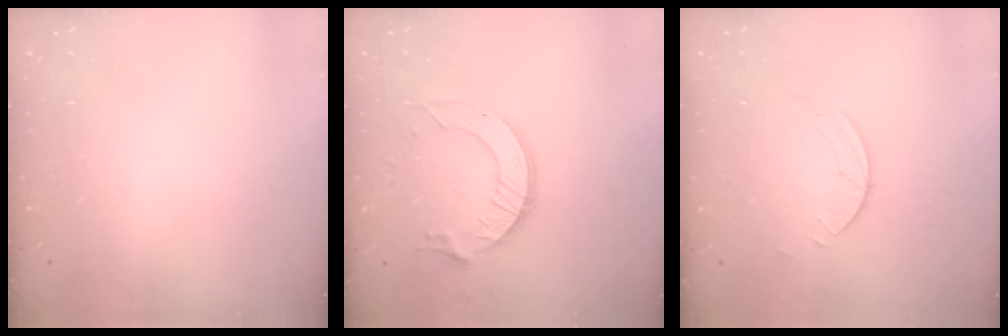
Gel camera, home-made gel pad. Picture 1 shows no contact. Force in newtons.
{"total": 11.8, "press": 11.8, "slide": 1.1}
{"total": 2.0, "press": 2.0, "slide": 0.2}